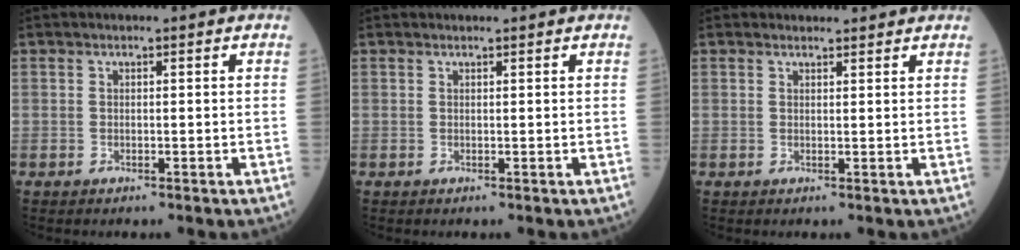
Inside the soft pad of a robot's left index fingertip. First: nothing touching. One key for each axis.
{"total": 1.2, "fx": 1.2, "fy": 0.0, "fz": 0.2, "tx": -0.010, "ty": 0.005, "tz": 0.017}
{"total": 2.9, "fx": 2.8, "fy": 0.6, "fz": 0.2, "tx": -0.010, "ty": 0.010, "tz": 0.034}